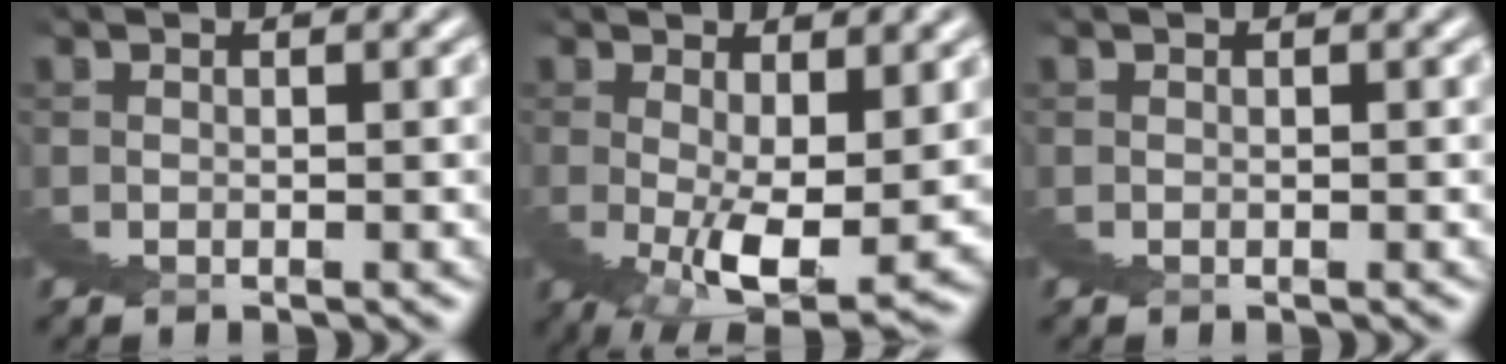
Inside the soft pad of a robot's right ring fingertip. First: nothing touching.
{"total": 3.8, "force": [0.7, -1.5, 3.4], "torque": [-0.017, 0.025, 0.001]}
{"total": 0.0}